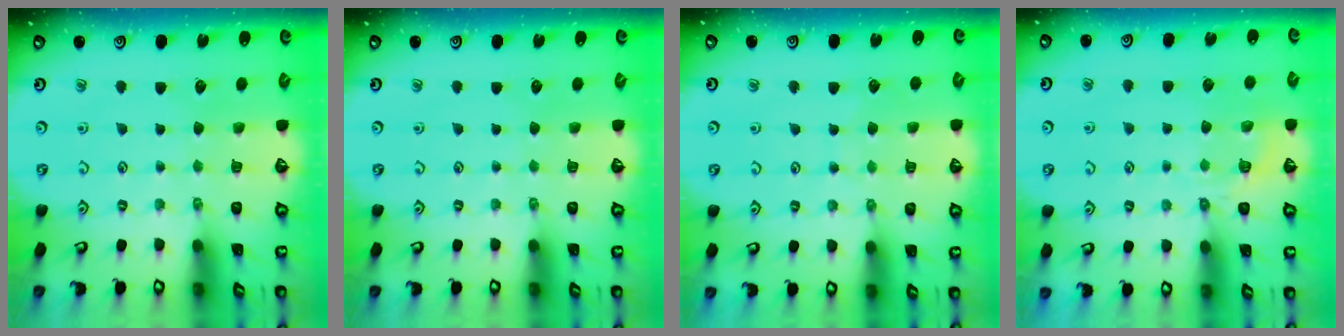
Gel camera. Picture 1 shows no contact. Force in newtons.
{"total": 0.0}
{"total": 4.0, "press": 3.9, "slide": 0.5}
{"total": 5.0, "press": 4.6, "slide": 1.9}